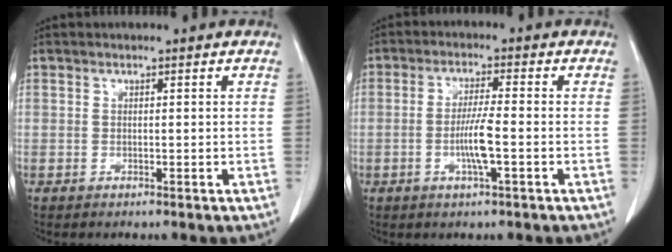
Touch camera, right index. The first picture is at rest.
{"total": 5.3, "force": [-1.4, 0.0, 5.1], "torque": [-0.102, -0.006, -0.026]}